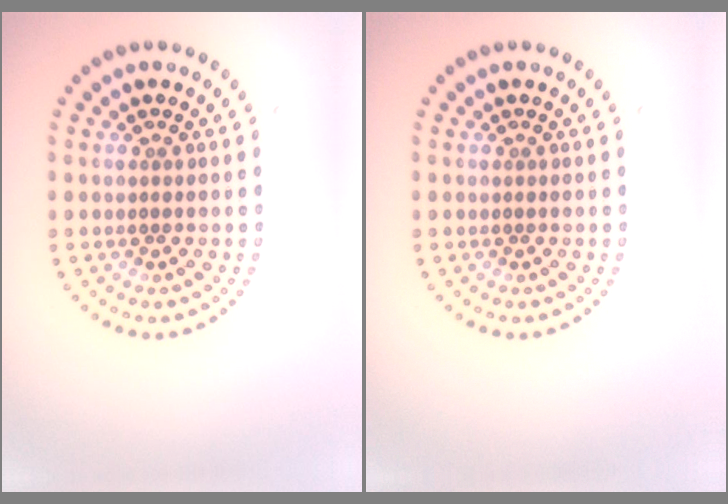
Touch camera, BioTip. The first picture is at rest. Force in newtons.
{"total": 0.0}